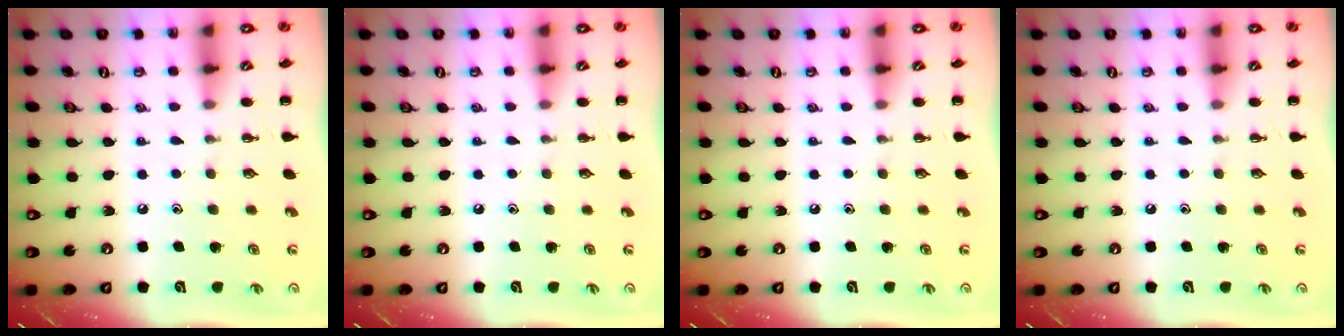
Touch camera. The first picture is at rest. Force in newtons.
{"total": 0.0}
{"total": 0.0}
{"total": 0.0}